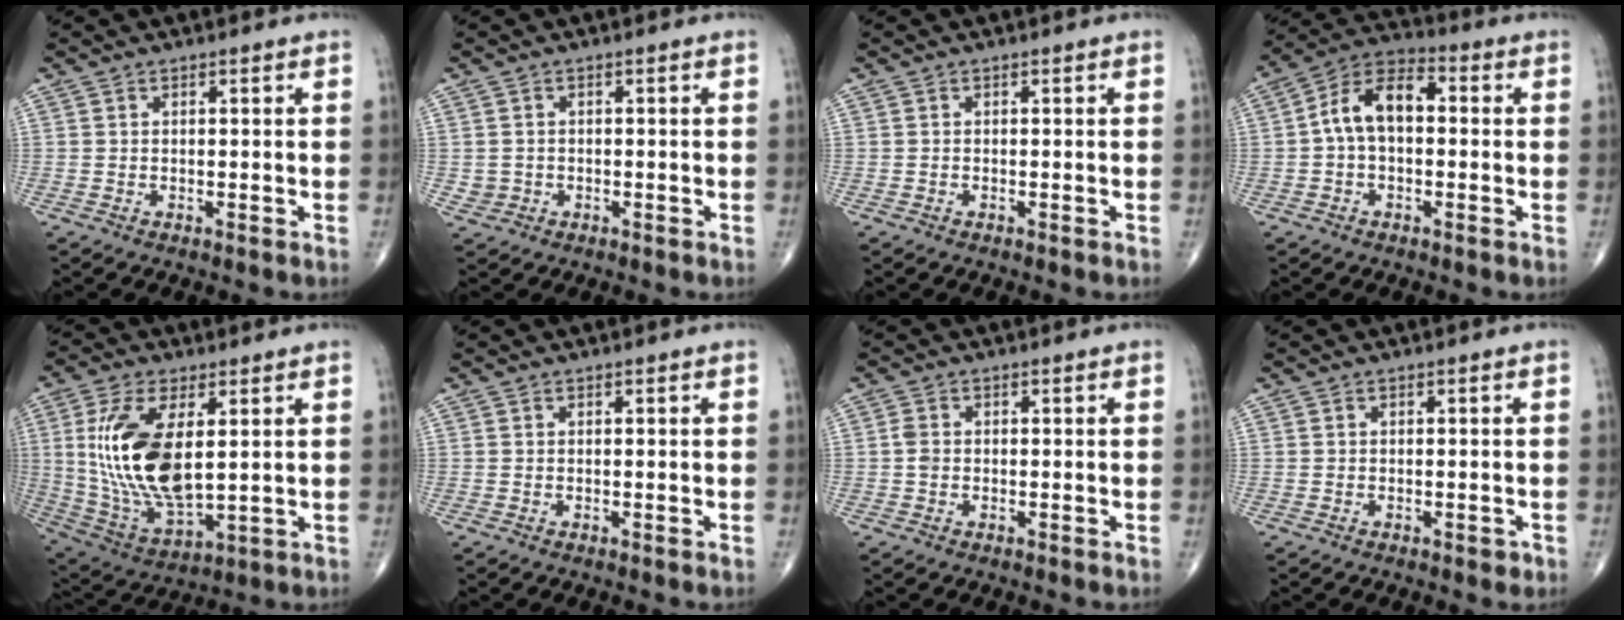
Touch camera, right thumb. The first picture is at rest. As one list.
[{"total": 1.9, "force": [-0.4, 1.8, 0.3], "torque": [0.000, 0.006, -0.004]}, {"total": 0.0}, {"total": 10.2, "force": [0.4, 6.1, 8.2], "torque": [-0.140, 0.036, -0.006]}, {"total": 18.2, "force": [3.0, 8.5, 15.8], "torque": [-0.317, -0.023, 0.070]}, {"total": 0.0}, {"total": 1.7, "force": [-0.1, 1.3, 1.1], "torque": [-0.020, 0.002, -0.004]}, {"total": 1.1, "force": [-0.5, 0.6, 0.7], "torque": [-0.007, 0.000, -0.008]}]